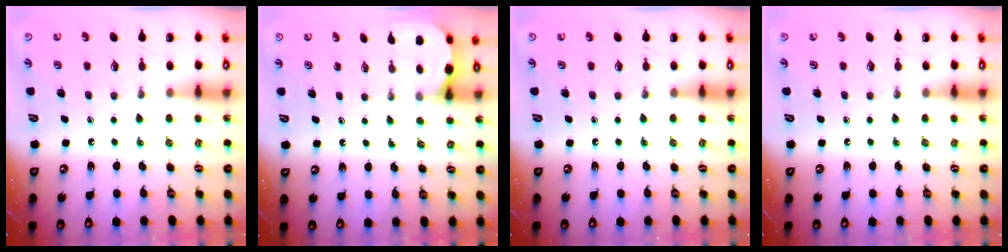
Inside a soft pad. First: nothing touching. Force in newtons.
{"total": 2.6, "press": 2.6, "slide": 0.2}
{"total": 0.0}
{"total": 0.0}